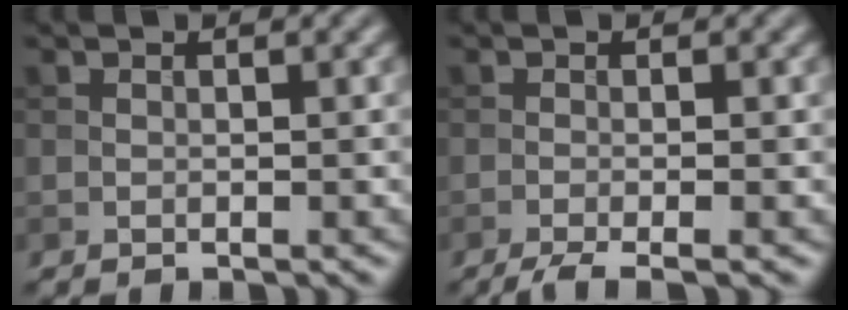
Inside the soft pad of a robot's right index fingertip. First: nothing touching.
{"total": 2.9, "force": [-1.8, 0.6, 2.2], "torque": [-0.037, -0.003, -0.039]}